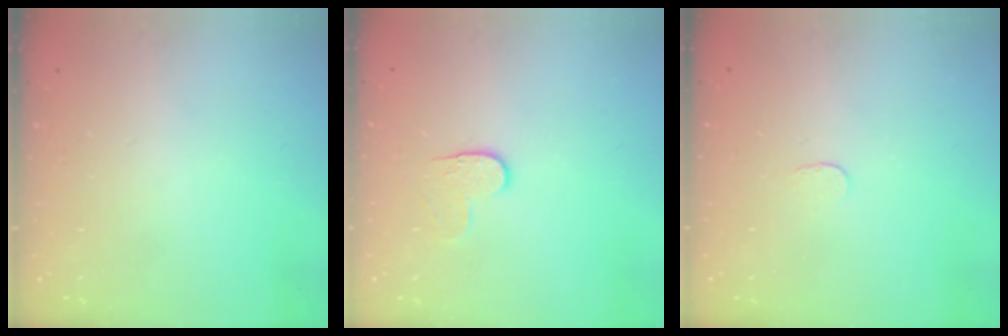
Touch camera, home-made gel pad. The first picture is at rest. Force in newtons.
{"total": 3.8, "press": 3.8, "slide": 0.4}
{"total": 2.6, "press": 2.6, "slide": 0.2}